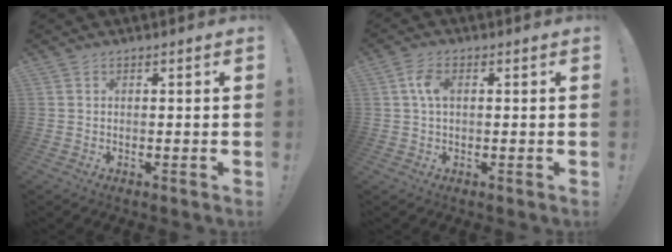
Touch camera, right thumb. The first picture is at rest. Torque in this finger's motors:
{"motor_torque": [-0.05, 0.10, 0.60, -0.29, 0.02]}